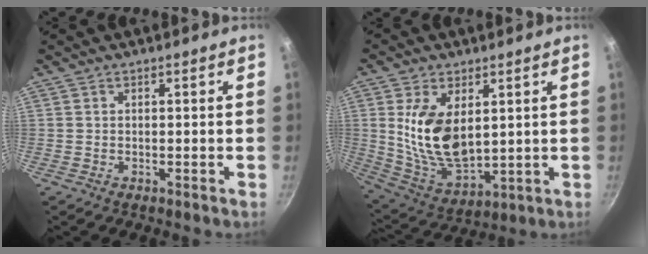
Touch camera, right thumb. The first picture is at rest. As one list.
[{"total": 14.6, "force": [2.9, 8.3, 11.7], "torque": [-0.208, -0.030, 0.071]}]